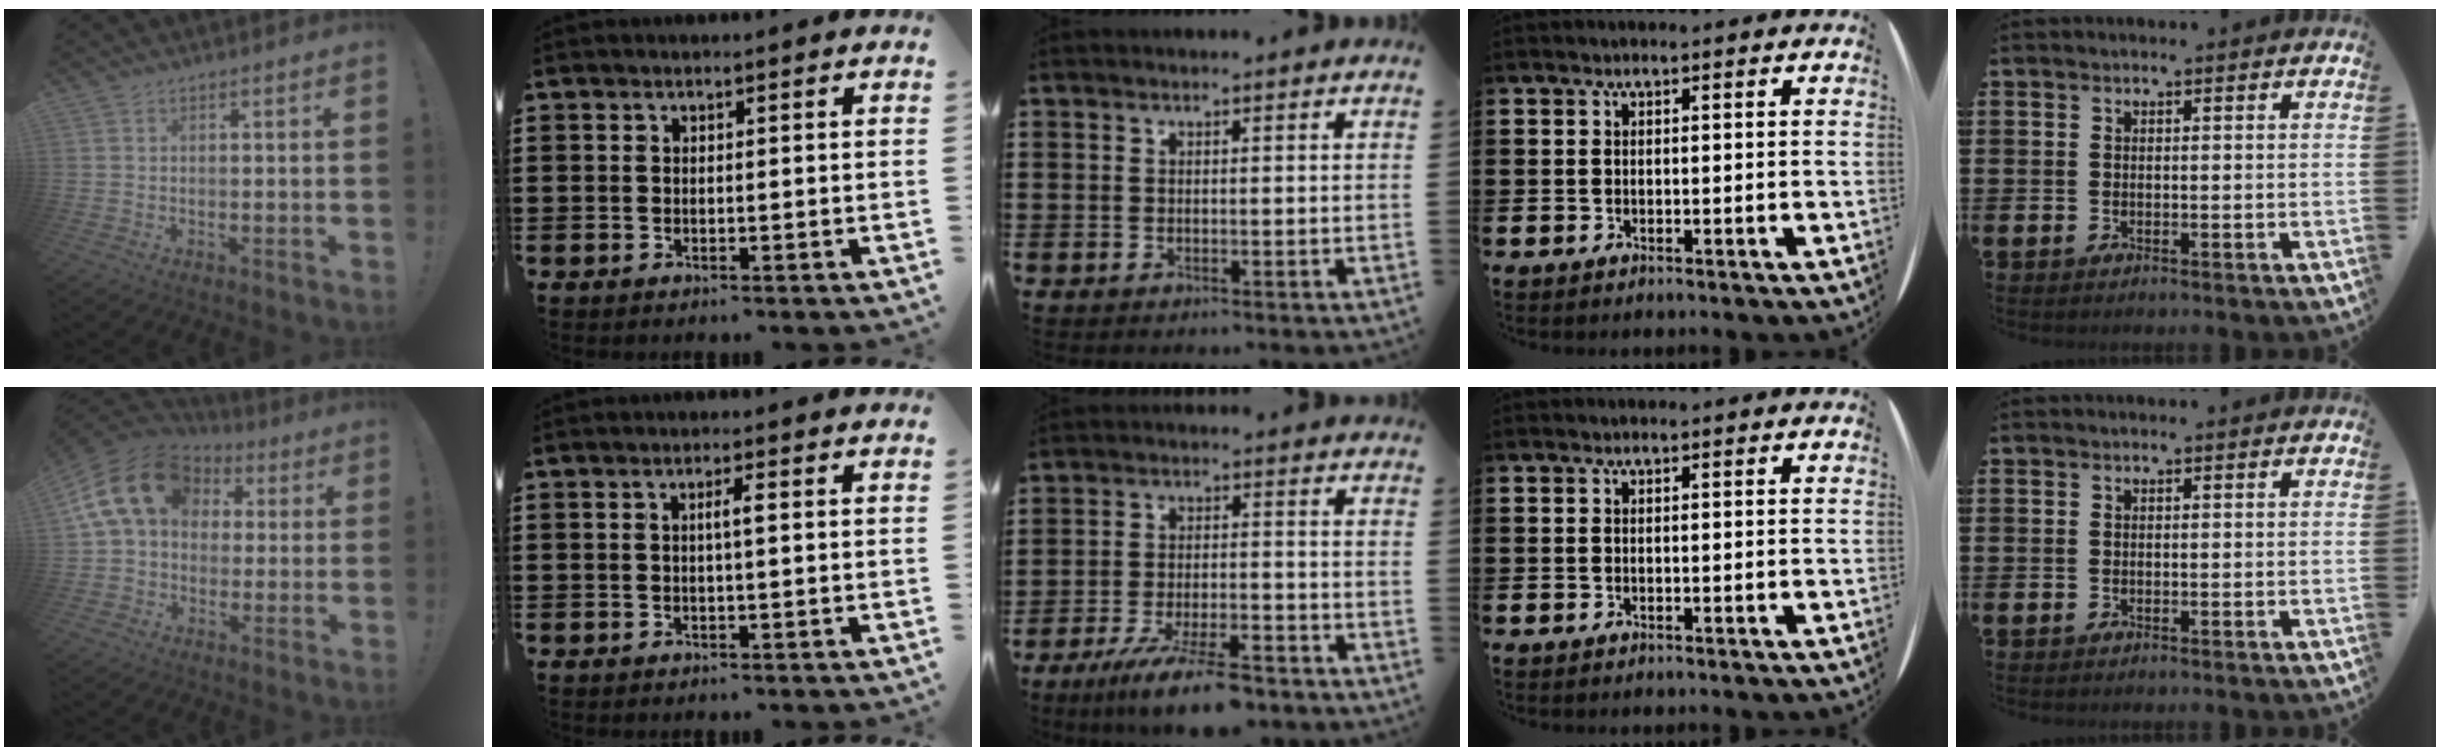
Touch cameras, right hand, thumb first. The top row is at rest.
{"thumb": {"total": 17.6, "force": [4.8, 12.8, 11.1], "torque": [-0.192, -0.005, 0.087]}, "index": {"total": 2.0, "force": [0.1, 0.1, 2.0], "torque": [-0.037, 0.001, 0.000]}, "middle": {"total": 8.8, "force": [-6.7, 1.4, 5.5], "torque": [-0.105, -0.001, -0.123]}}